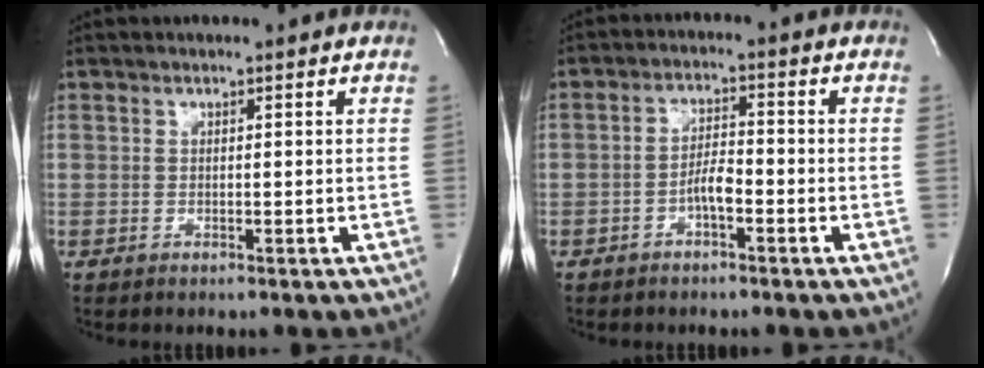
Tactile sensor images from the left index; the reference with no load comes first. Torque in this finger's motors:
{"motor_torque": [0.51, 0.16, 0.19, 0.03]}